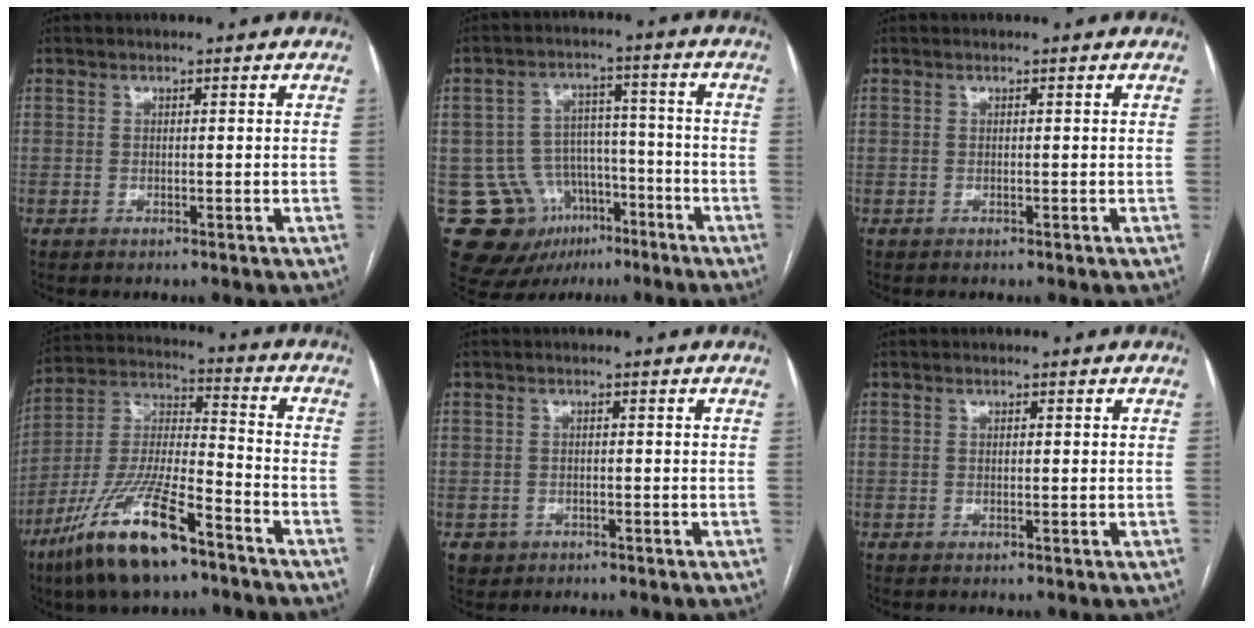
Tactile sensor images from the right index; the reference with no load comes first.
{"total": 13.1, "force": [-6.9, 10.3, 4.4], "torque": [-0.080, 0.052, -0.095]}
{"total": 0.0}
{"total": 17.4, "force": [-10.9, 3.7, 13.0], "torque": [-0.281, -0.025, -0.202]}
{"total": 2.3, "force": [-0.9, 2.1, 0.2], "torque": [-0.004, 0.004, -0.009]}
{"total": 0.7, "force": [0.2, 0.2, 0.6], "torque": [-0.013, 0.000, 0.003]}